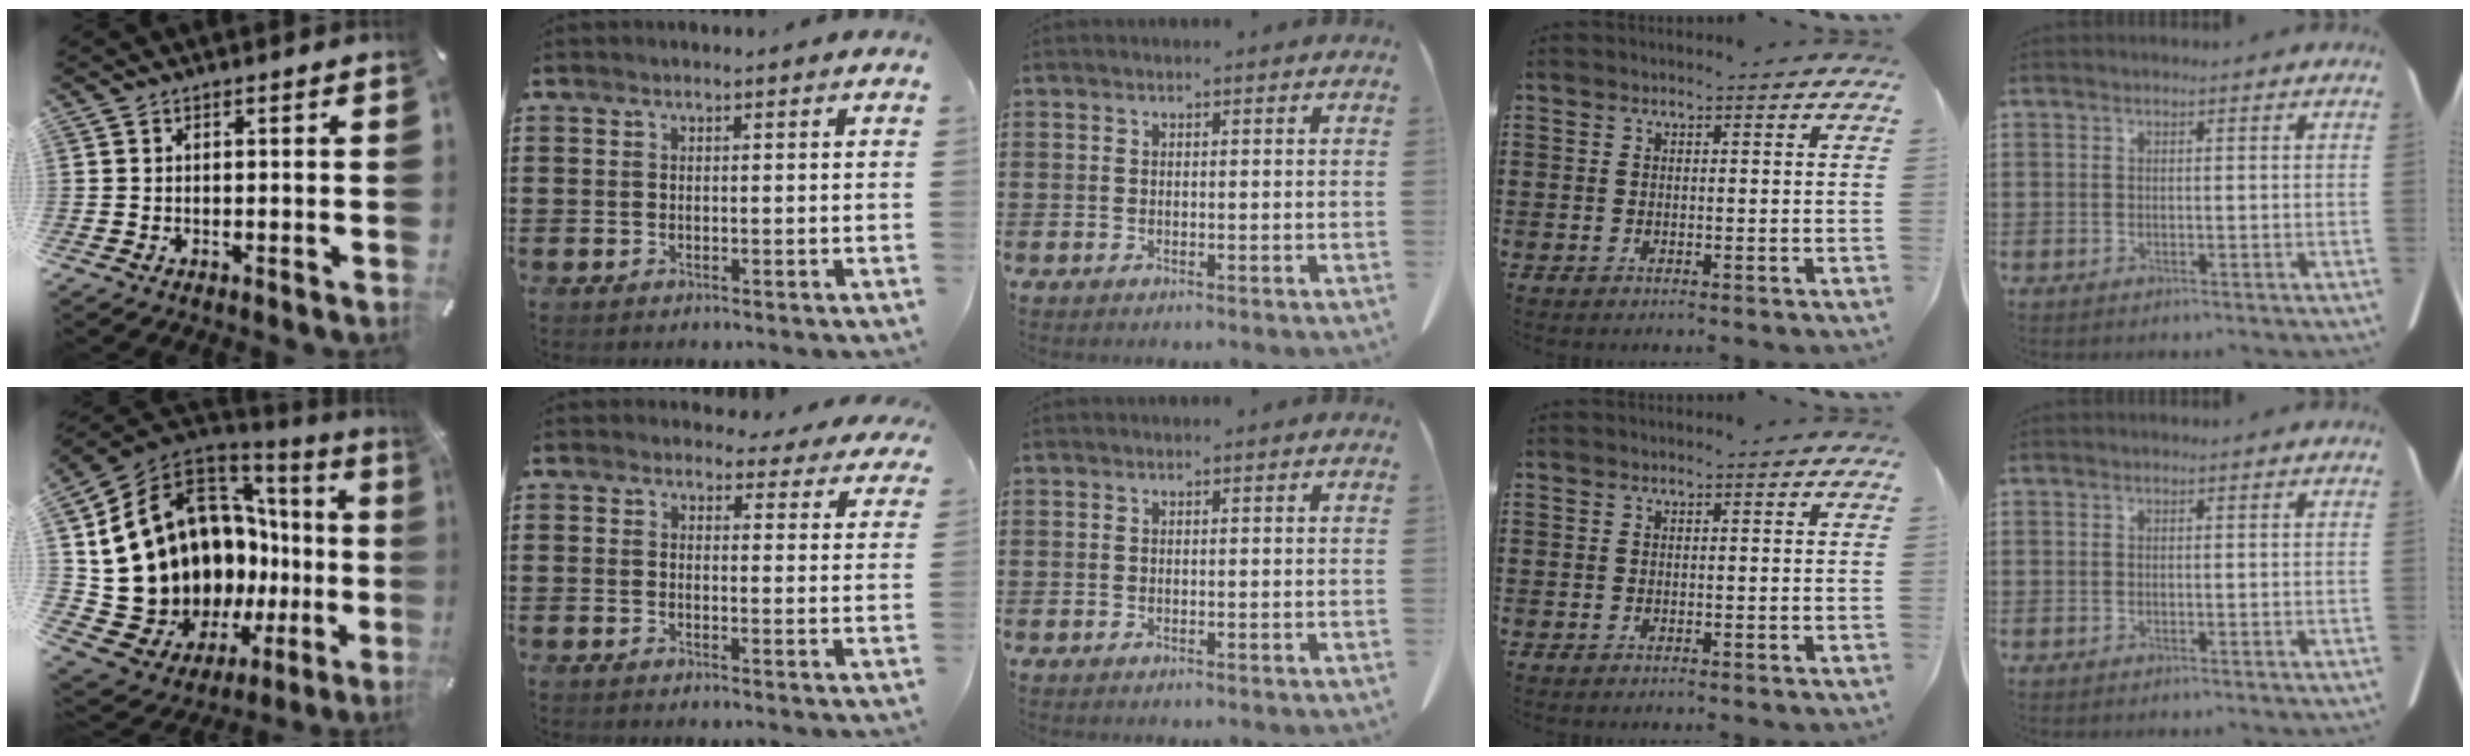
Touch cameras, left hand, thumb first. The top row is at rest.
{"thumb": {"total": 20.9, "force": [2.6, 15.1, 14.1], "torque": [-0.228, -0.087, 0.120]}, "index": {"total": 3.5, "force": [3.4, 0.9, 0.7], "torque": [-0.017, -0.013, 0.060]}}